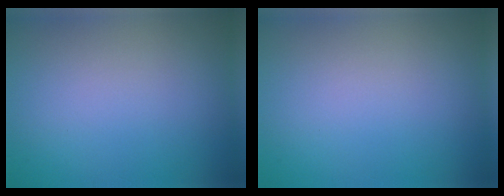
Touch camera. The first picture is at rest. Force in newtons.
{"total": 0.0}